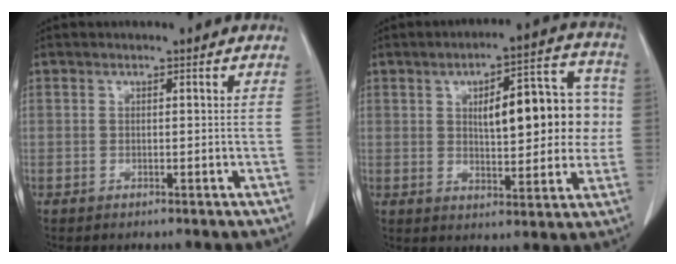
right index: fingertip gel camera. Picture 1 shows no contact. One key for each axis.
{"total": 14.2, "fx": 1.7, "fy": 5.1, "fz": 13.1, "tx": -0.173, "ty": 0.037, "tz": 0.032}